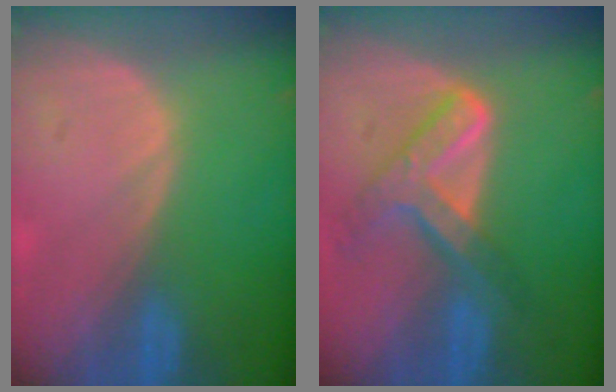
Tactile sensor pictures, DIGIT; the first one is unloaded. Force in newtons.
{"total": 7.9, "press": 6.4, "slide": 4.5}